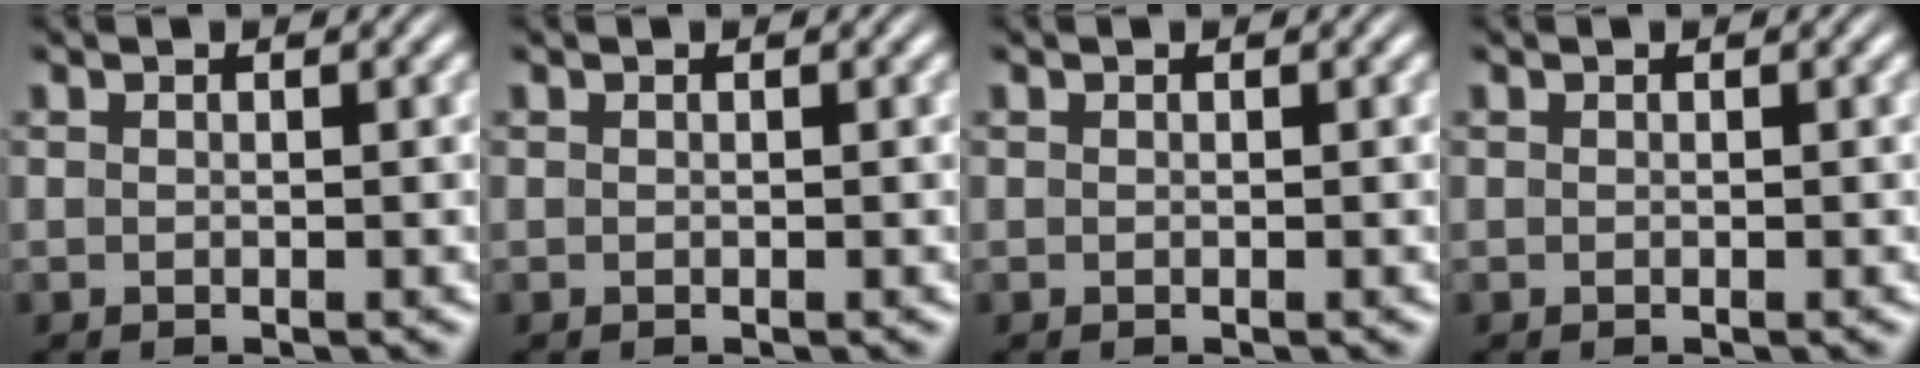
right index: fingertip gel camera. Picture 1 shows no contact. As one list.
[{"total": 0.0}, {"total": 0.0}, {"total": 0.0}]